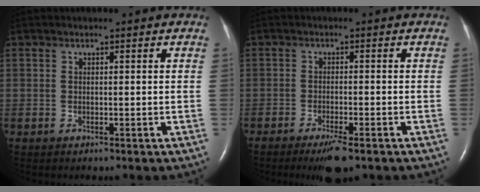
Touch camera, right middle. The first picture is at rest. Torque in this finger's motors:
{"motor_torque": [-0.11, 0.16, 0.06, 0.06]}